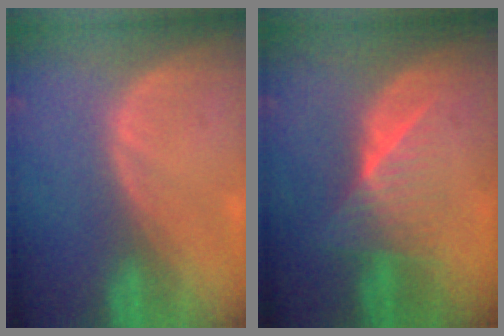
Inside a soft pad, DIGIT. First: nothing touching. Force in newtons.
{"total": 6.3, "press": 5.6, "slide": 2.9}